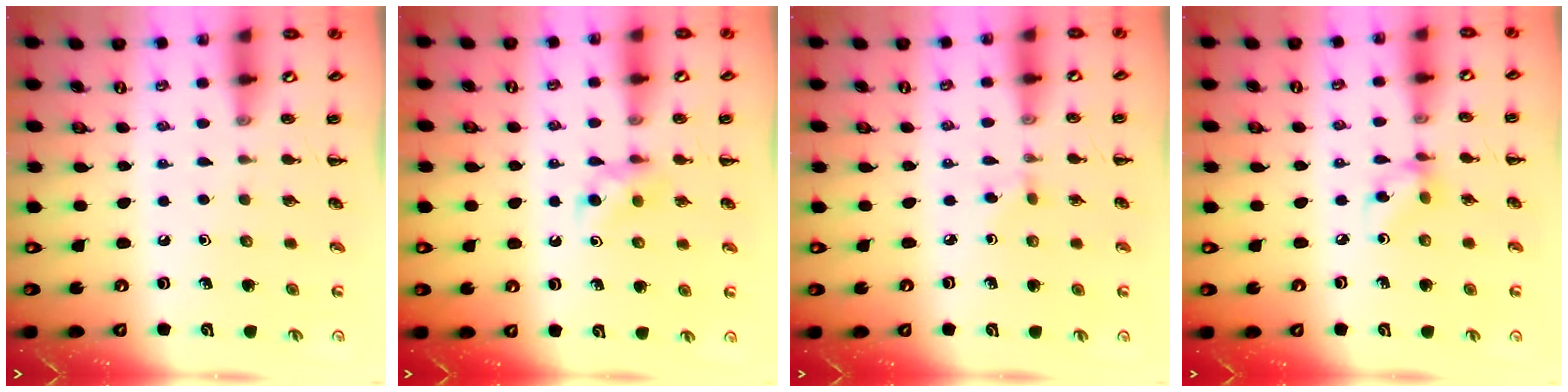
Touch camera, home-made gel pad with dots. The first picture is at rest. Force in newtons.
{"total": 5.4, "press": 5.0, "slide": 2.0}
{"total": 2.0, "press": 1.7, "slide": 1.0}
{"total": 5.6, "press": 5.6, "slide": 0.1}